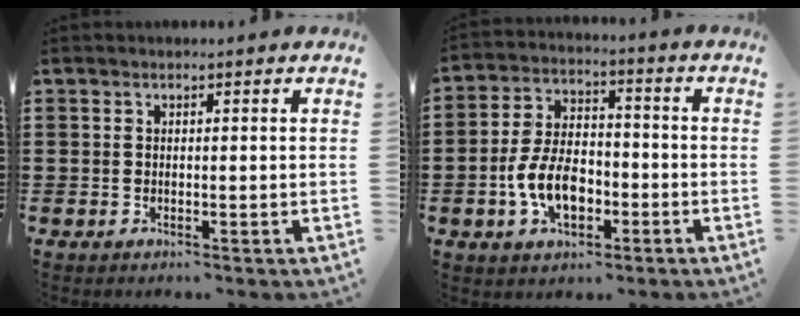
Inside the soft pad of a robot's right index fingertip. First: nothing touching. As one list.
[{"total": 8.6, "force": [-2.7, 5.1, 6.4], "torque": [-0.152, 0.004, -0.057]}]